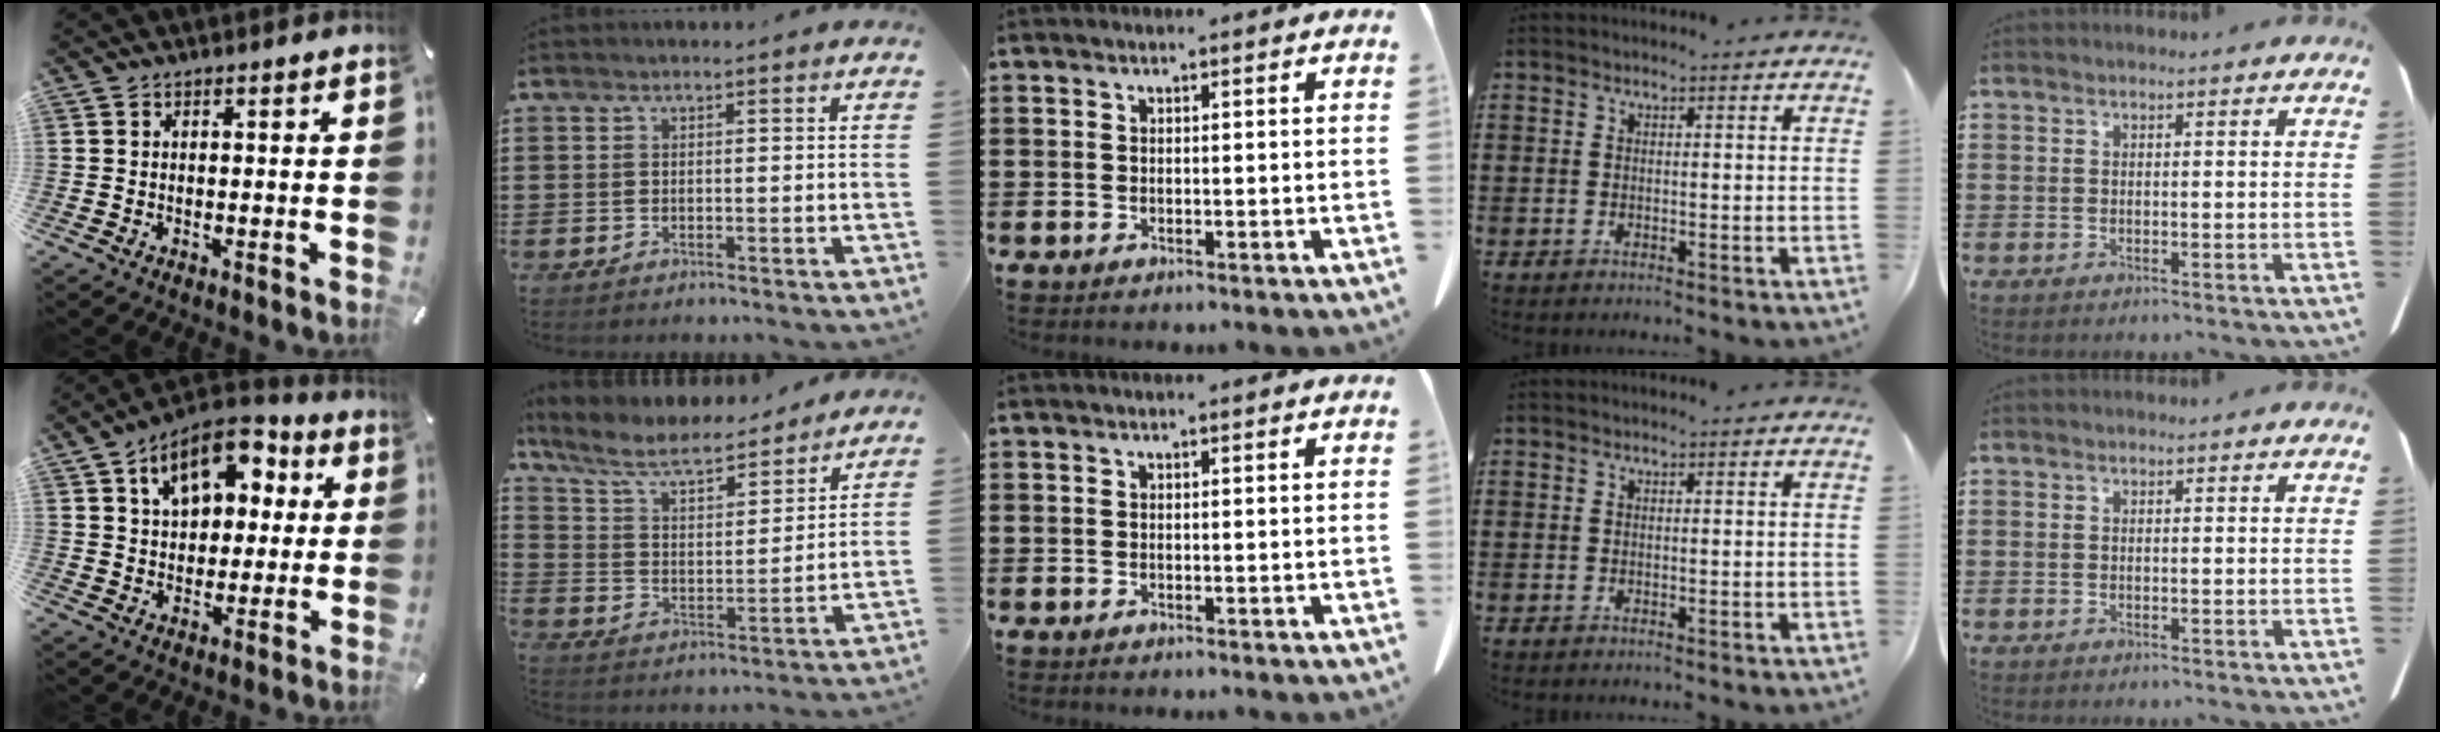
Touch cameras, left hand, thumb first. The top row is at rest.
{"thumb": {"total": 13.1, "force": [5.9, 9.0, 7.3], "torque": [-0.116, -0.018, 0.109]}, "index": {"total": 7.2, "force": [6.2, 1.7, 3.4], "torque": [-0.093, -0.033, 0.103]}}